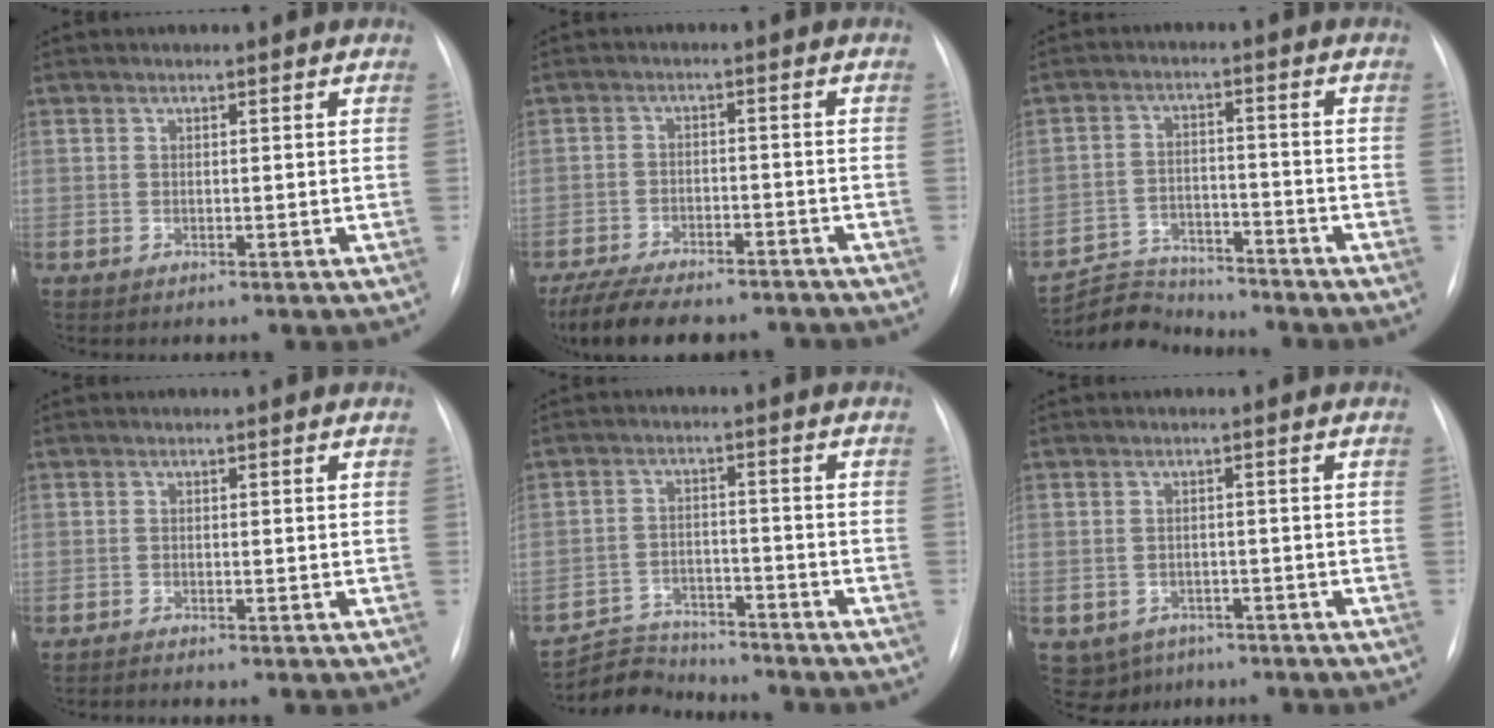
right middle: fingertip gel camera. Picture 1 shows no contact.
{"total": 14.4, "force": [-12.2, 4.4, 6.4], "torque": [-0.129, -0.006, -0.179]}
{"total": 7.5, "force": [-7.3, 1.5, -0.6], "torque": [0.006, 0.012, -0.129]}
{"total": 0.8, "force": [-0.7, -0.3, 0.1], "torque": [-0.004, -0.003, -0.014]}
{"total": 6.9, "force": [-6.6, 1.6, -0.8], "torque": [0.011, 0.009, -0.116]}
{"total": 4.9, "force": [-3.0, 3.8, 0.8], "torque": [-0.011, 0.006, -0.037]}